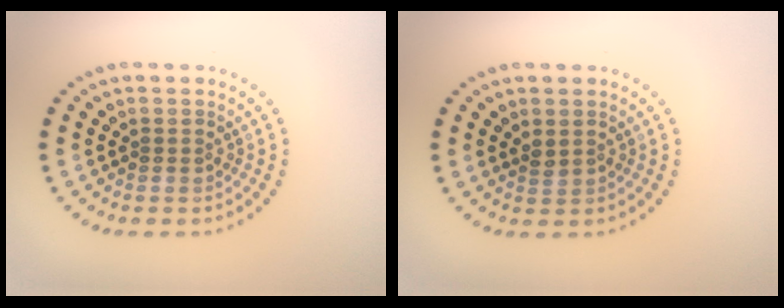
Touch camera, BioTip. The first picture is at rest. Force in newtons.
{"total": 0.9, "press": 0.8, "slide": 0.4}